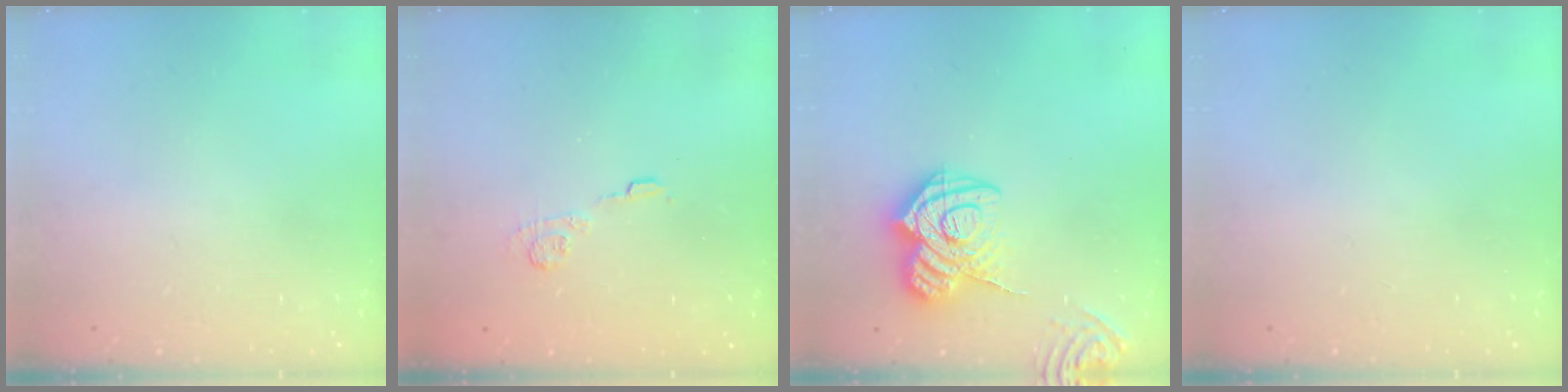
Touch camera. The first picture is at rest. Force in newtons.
{"total": 5.2, "press": 5.1, "slide": 0.9}
{"total": 16.0, "press": 15.9, "slide": 1.7}
{"total": 0.0}